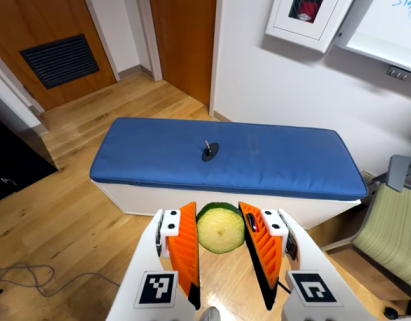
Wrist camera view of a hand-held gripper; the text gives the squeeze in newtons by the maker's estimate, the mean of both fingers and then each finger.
{"total": 9.0, "left": 8.8, "right": 9.2}